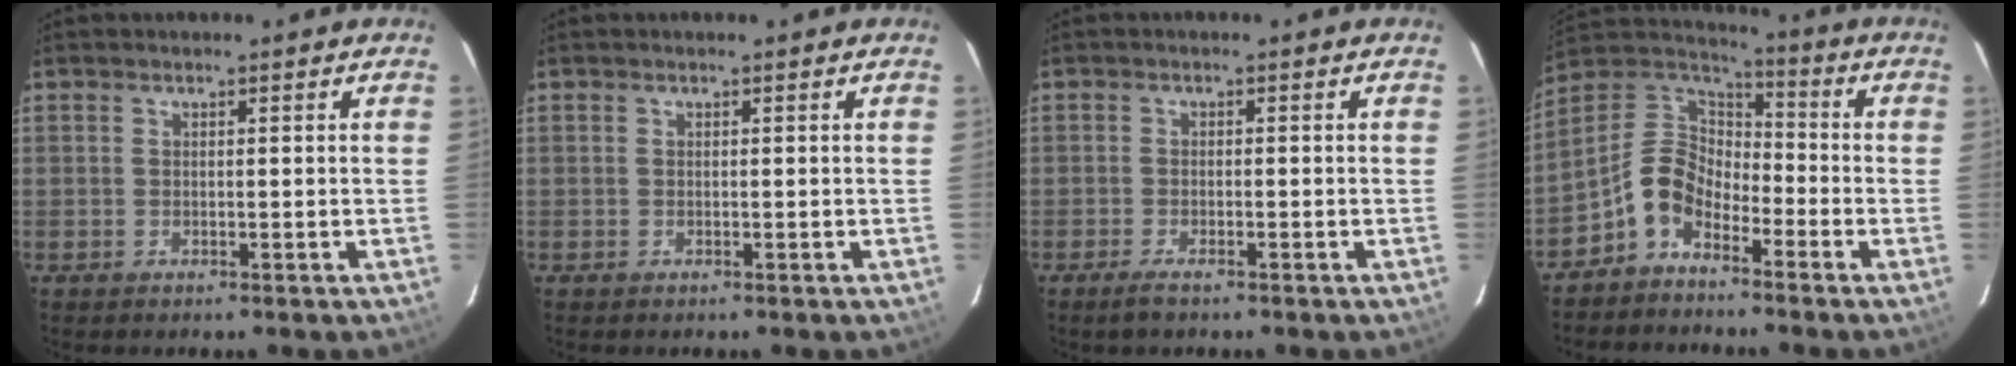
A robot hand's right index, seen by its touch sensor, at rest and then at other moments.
{"total": 0.0}
{"total": 2.5, "force": [-1.9, 0.5, 1.5], "torque": [-0.039, -0.004, -0.038]}
{"total": 10.1, "force": [-5.7, 6.1, 5.6], "torque": [-0.125, 0.032, -0.125]}